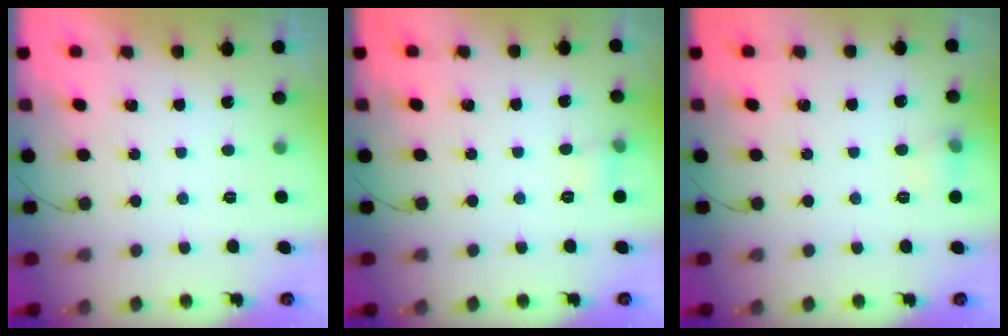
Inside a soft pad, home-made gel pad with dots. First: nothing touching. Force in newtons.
{"total": 5.1, "press": 4.8, "slide": 1.6}
{"total": 6.3, "press": 6.1, "slide": 1.7}